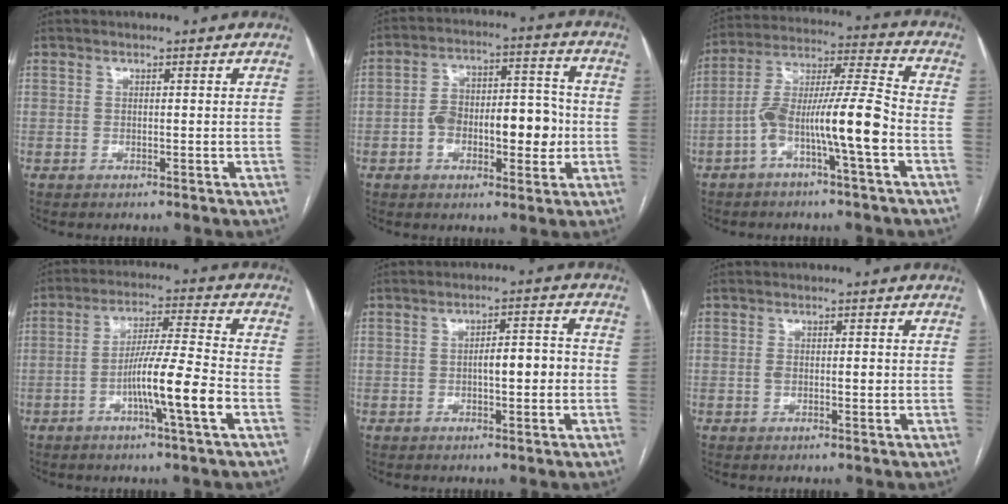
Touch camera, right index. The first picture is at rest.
{"total": 12.2, "force": [-2.1, 5.7, 10.6], "torque": [-0.163, 0.036, -0.028]}
{"total": 12.8, "force": [-4.4, 0.5, 12.0], "torque": [-0.219, 0.027, -0.080]}
{"total": 10.0, "force": [-3.6, -0.6, 9.3], "torque": [-0.168, 0.001, -0.065]}
{"total": 5.0, "force": [-0.7, 1.4, 4.7], "torque": [-0.076, 0.017, -0.009]}
{"total": 1.7, "force": [-0.1, 0.9, 1.4], "torque": [-0.025, 0.007, 0.003]}